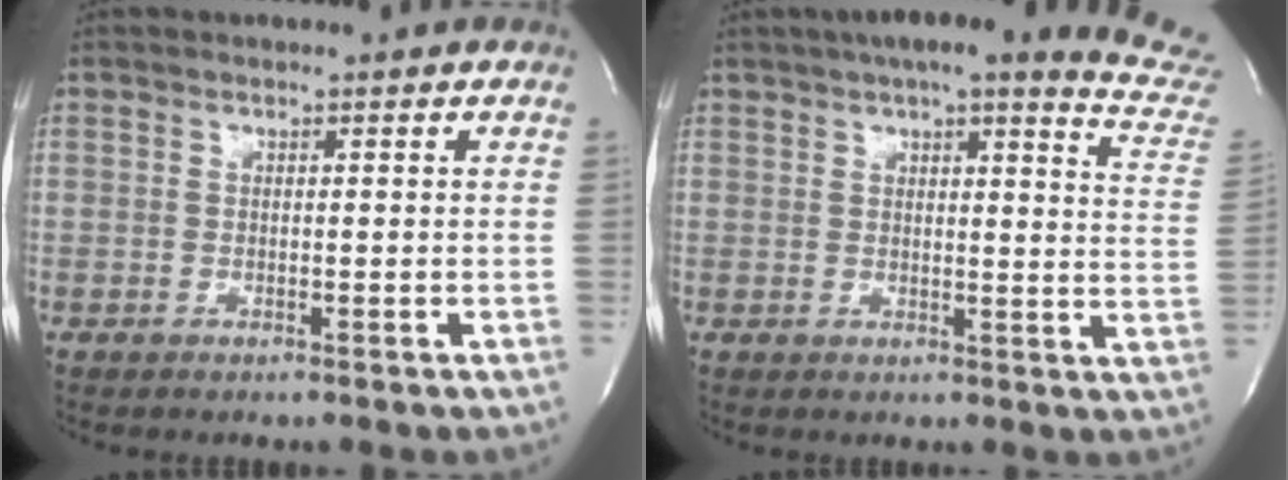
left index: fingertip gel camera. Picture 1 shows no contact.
{"total": 21.2, "force": [19.0, 1.9, 9.1], "torque": [-0.113, -0.053, 0.203]}